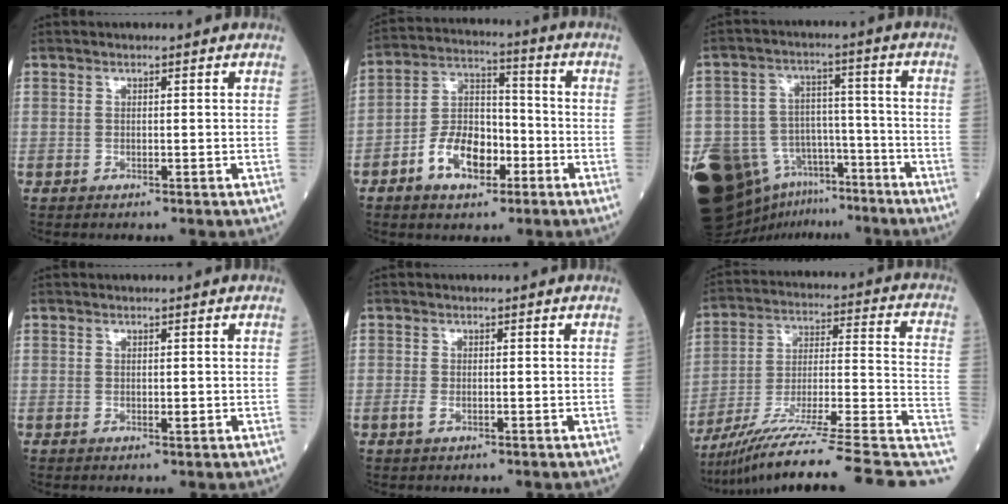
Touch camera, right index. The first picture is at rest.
{"total": 10.1, "force": [-4.6, 5.4, 7.2], "torque": [-0.142, 0.018, -0.081]}
{"total": 22.5, "force": [-14.1, 13.8, 10.9], "torque": [-0.275, 0.017, -0.222]}
{"total": 0.6, "force": [-0.1, 0.1, 0.5], "torque": [-0.008, -0.002, 0.000]}
{"total": 1.2, "force": [-0.5, 0.5, 0.9], "torque": [-0.024, -0.001, -0.007]}
{"total": 25.2, "force": [-18.7, 0.7, 16.8], "torque": [-0.198, 0.022, -0.290]}